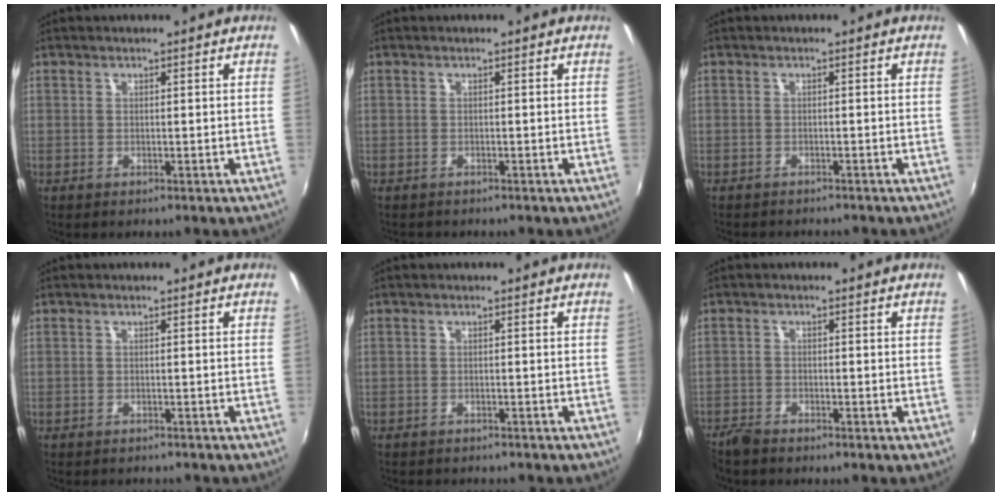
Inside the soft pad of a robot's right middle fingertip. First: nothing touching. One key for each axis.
{"total": 1.1, "fx": -1.0, "fy": 0.4, "fz": 0.1, "tx": -0.007, "ty": -0.005, "tz": -0.016}
{"total": 2.7, "fx": -2.6, "fy": 0.6, "fz": 0.7, "tx": -0.021, "ty": -0.014, "tz": -0.040}
{"total": 2.5, "fx": -2.3, "fy": 0.6, "fz": 0.6, "tx": -0.017, "ty": -0.013, "tz": -0.035}
{"total": 3.2, "fx": -3.0, "fy": 0.7, "fz": 0.8, "tx": -0.025, "ty": -0.014, "tz": -0.046}
{"total": 3.1, "fx": -2.9, "fy": 0.8, "fz": 0.8, "tx": -0.028, "ty": -0.010, "tz": -0.060}